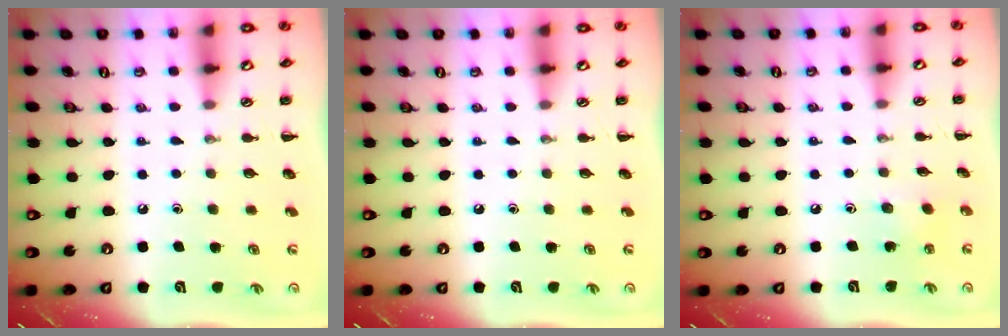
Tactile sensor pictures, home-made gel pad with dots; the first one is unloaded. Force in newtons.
{"total": 0.0}
{"total": 2.5, "press": 2.4, "slide": 0.7}